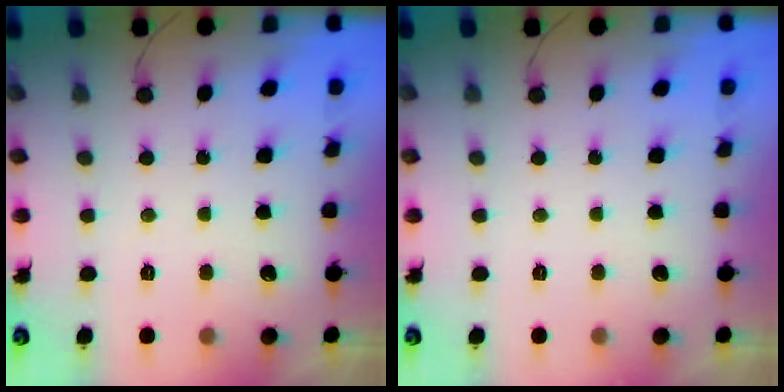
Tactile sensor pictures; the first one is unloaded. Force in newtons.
{"total": 0.0}